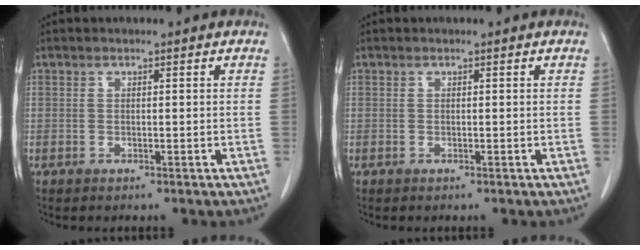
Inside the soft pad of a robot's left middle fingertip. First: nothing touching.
{"total": 0.0}